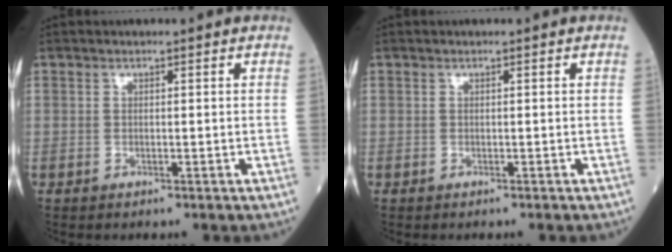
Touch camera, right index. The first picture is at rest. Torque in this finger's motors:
{"motor_torque": [-0.04, -0.02, 0.04, 0.01]}